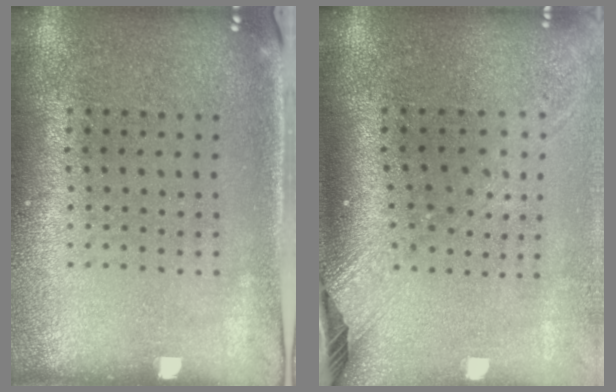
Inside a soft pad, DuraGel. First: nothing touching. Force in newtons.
{"total": 2.4, "press": 1.7, "slide": 1.6}